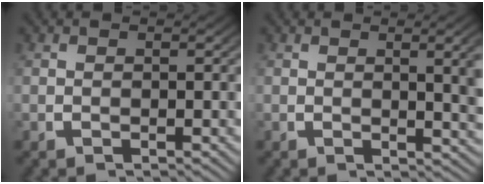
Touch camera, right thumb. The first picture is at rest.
{"total": 3.2, "force": [0.7, 0.6, 3.0], "torque": [-0.033, -0.005, 0.015]}